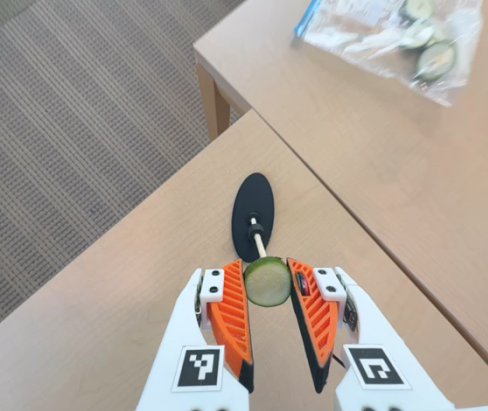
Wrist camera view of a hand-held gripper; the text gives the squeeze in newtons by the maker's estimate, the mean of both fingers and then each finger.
{"total": 8.4, "left": 8.2, "right": 8.6}